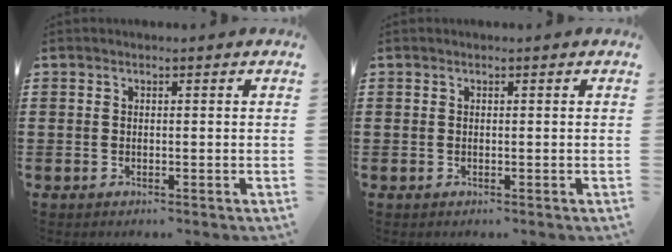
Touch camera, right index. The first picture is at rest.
{"total": 0.0}